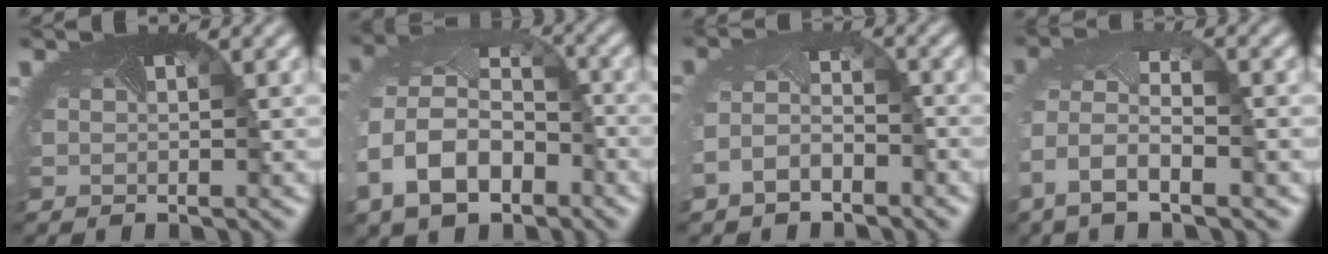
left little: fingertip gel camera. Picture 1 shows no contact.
{"total": 11.3, "force": [-3.1, 8.3, 6.9], "torque": [-0.159, -0.017, -0.044]}
{"total": 3.2, "force": [-2.0, 2.1, 1.4], "torque": [-0.047, -0.008, -0.047]}
{"total": 7.3, "force": [-2.5, 3.9, 5.7], "torque": [-0.146, -0.021, -0.038]}